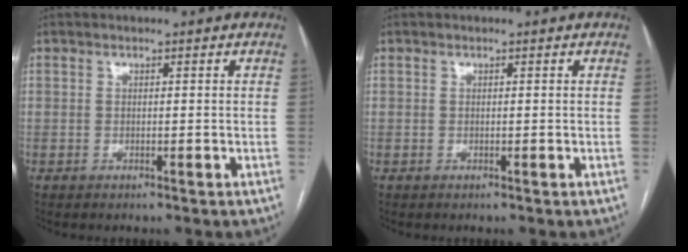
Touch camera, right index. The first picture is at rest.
{"total": 0.0}